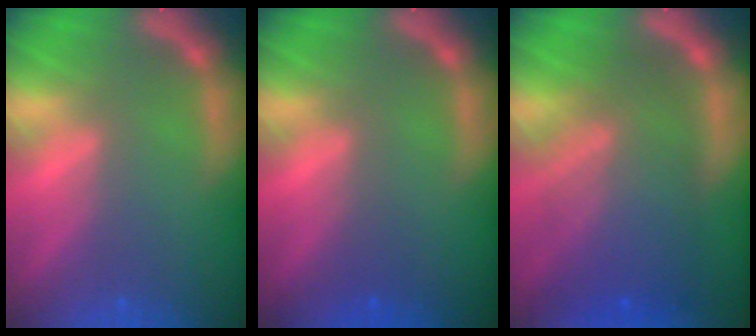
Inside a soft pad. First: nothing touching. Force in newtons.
{"total": 0.9}
{"total": 9.1}